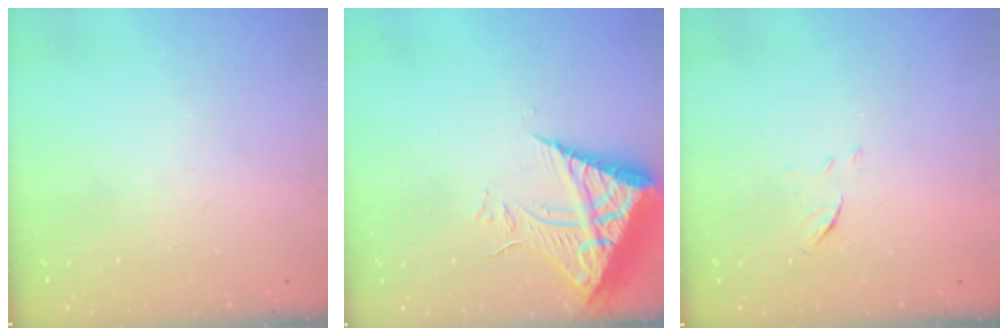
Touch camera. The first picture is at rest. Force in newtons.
{"total": 9.7, "press": 9.6, "slide": 0.8}
{"total": 6.3, "press": 6.3, "slide": 0.6}